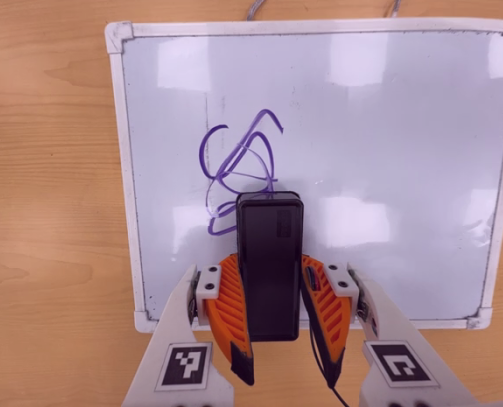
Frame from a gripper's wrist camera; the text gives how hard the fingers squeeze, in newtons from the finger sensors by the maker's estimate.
{"total": 6.6, "left": 5.7, "right": 7.5}